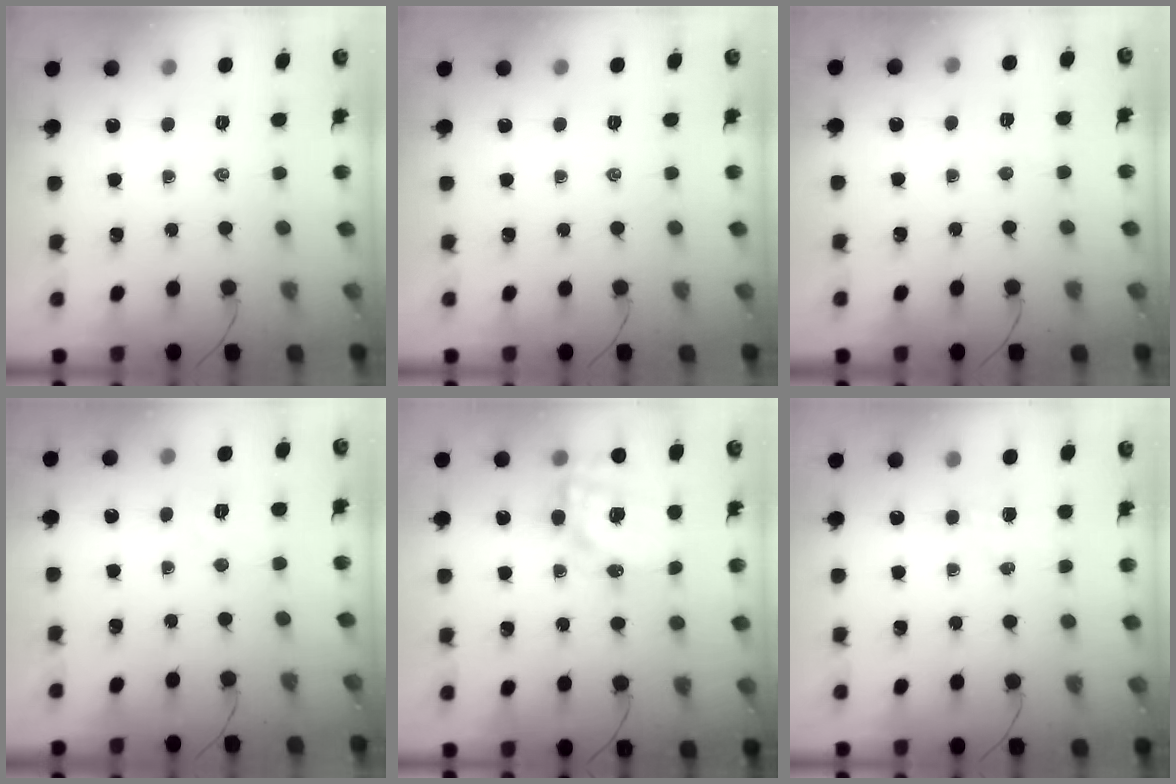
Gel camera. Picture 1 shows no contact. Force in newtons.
{"total": 0.0}
{"total": 2.6, "press": 2.5, "slide": 0.8}
{"total": 4.6, "press": 4.5, "slide": 1.0}
{"total": 14.8, "press": 14.5, "slide": 3.3}
{"total": 3.7, "press": 3.6, "slide": 0.8}